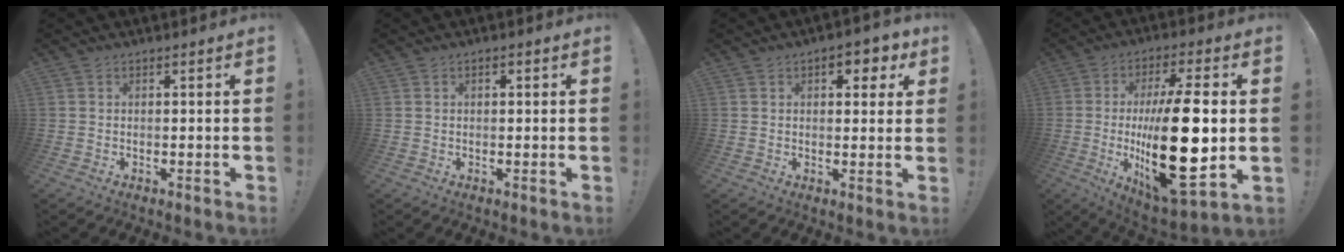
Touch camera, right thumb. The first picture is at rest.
{"total": 0.9, "force": [0.0, 0.6, 0.6], "torque": [-0.005, 0.001, -0.002]}
{"total": 5.6, "force": [2.5, 3.3, 3.8], "torque": [-0.033, -0.009, 0.037]}
{"total": 25.6, "force": [-1.1, 8.8, 24.0], "torque": [-0.431, -0.017, -0.021]}